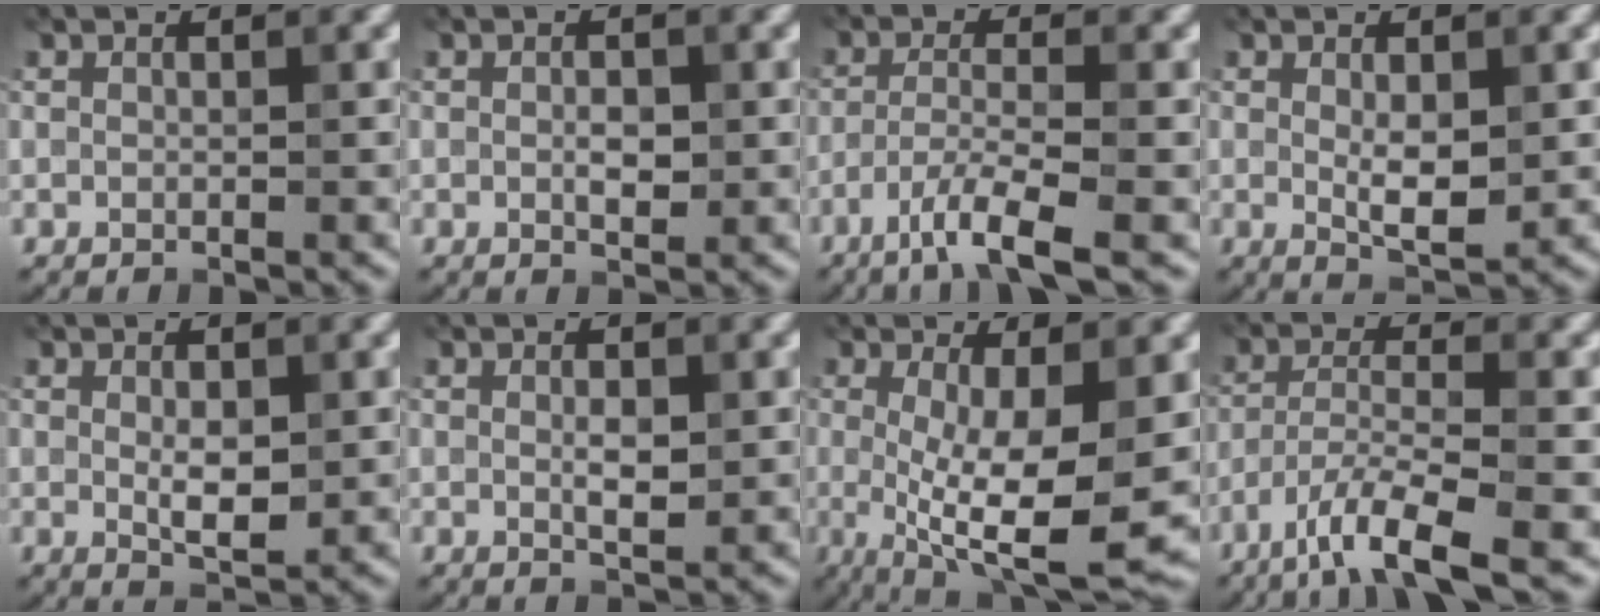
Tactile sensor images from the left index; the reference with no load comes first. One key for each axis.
{"total": 1.7, "fx": -0.1, "fy": 0.9, "fz": 1.5, "tx": -0.024, "ty": -0.002, "tz": 0.000}
{"total": 4.5, "fx": -2.8, "fy": 0.5, "fz": 3.6, "tx": -0.066, "ty": 0.001, "tz": -0.061}
{"total": 3.2, "fx": 0.2, "fy": 1.2, "fz": 3.0, "tx": -0.052, "ty": -0.006, "tz": 0.007}
{"total": 2.9, "fx": 0.1, "fy": 1.2, "fz": 2.6, "tx": -0.046, "ty": -0.005, "tz": 0.006}
{"total": 1.9, "fx": 0.1, "fy": 0.7, "fz": 1.8, "tx": -0.033, "ty": -0.002, "tz": 0.005}
{"total": 9.6, "fx": -1.1, "fy": 2.5, "fz": 9.2, "tx": -0.159, "ty": -0.023, "tz": -0.013}
{"total": 5.8, "fx": -3.8, "fy": 1.0, "fz": 4.2, "tx": -0.076, "ty": -0.002, "tz": -0.080}